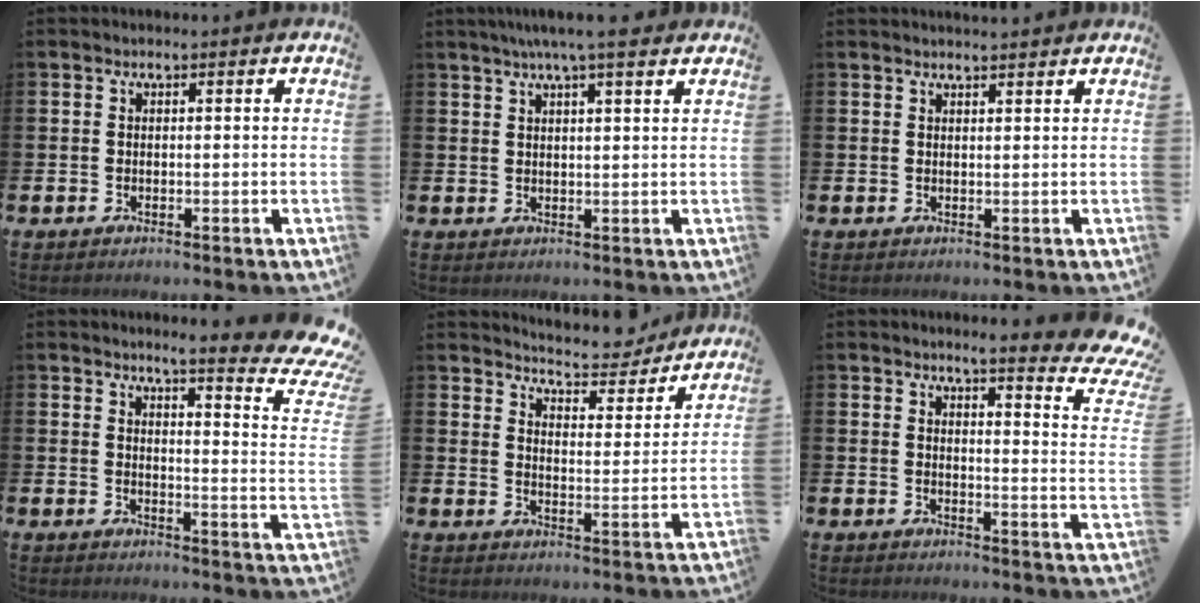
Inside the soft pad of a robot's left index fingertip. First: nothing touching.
{"total": 4.9, "force": [4.1, 0.0, 2.6], "torque": [-0.050, -0.009, 0.070]}
{"total": 1.6, "force": [1.6, -0.1, 0.0], "torque": [0.008, -0.010, 0.028]}
{"total": 5.7, "force": [4.8, 0.5, 3.0], "torque": [-0.042, -0.053, 0.068]}
{"total": 6.1, "force": [6.0, 0.9, 0.7], "torque": [-0.025, -0.046, 0.103]}
{"total": 4.9, "force": [4.3, 0.4, 2.3], "torque": [-0.038, -0.047, 0.062]}